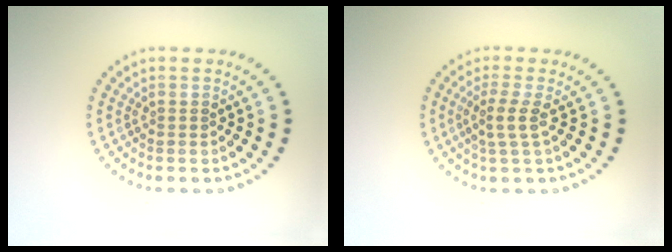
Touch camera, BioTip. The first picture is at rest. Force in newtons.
{"total": 2.3, "press": 1.8, "slide": 1.4}